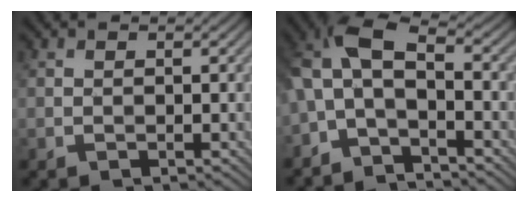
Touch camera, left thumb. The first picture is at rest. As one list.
[{"total": 6.8, "force": [-1.3, 3.9, 5.4], "torque": [-0.124, 0.014, -0.040]}]